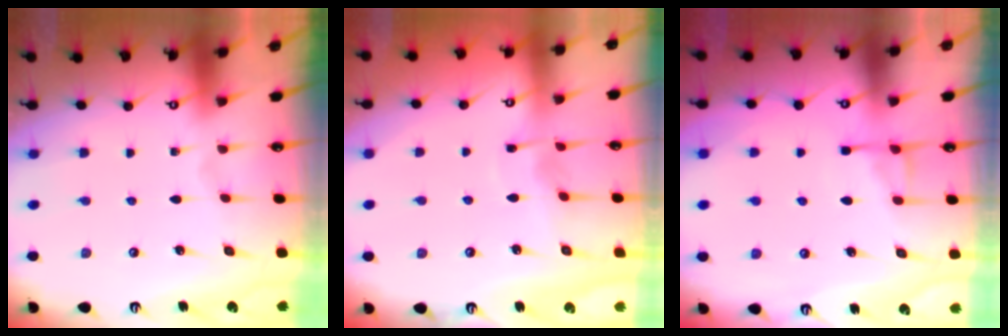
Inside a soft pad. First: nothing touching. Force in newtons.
{"total": 2.9, "press": 2.9, "slide": 0.4}
{"total": 5.1, "press": 5.1, "slide": 0.5}